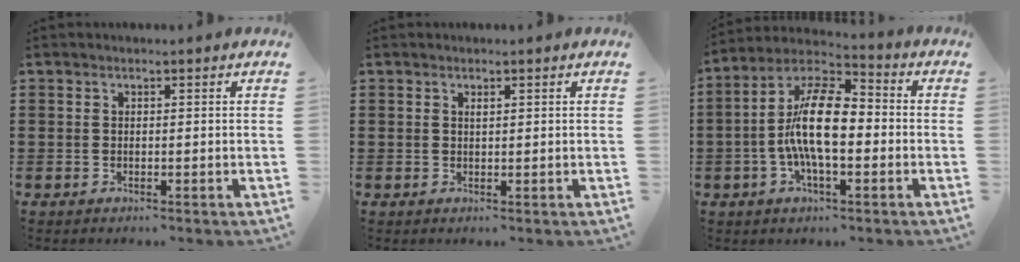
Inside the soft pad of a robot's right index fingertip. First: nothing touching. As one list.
[{"total": 0.5, "force": [0.3, 0.0, 0.5], "torque": [-0.011, -0.001, 0.006]}, {"total": 11.9, "force": [-1.6, 4.6, 10.8], "torque": [-0.242, -0.002, -0.039]}]